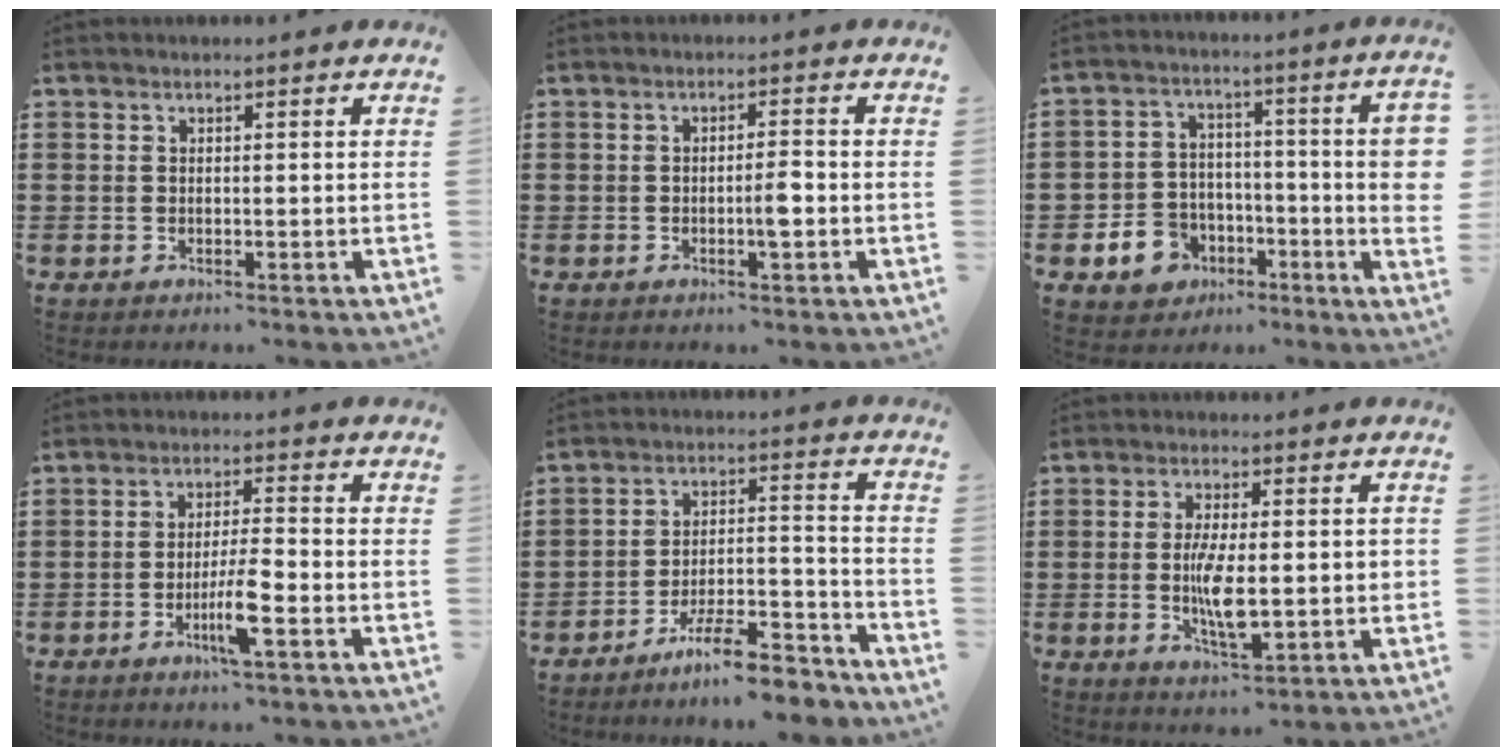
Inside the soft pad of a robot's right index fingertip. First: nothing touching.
{"total": 3.2, "force": [-0.8, 0.5, 3.0], "torque": [-0.052, 0.002, -0.016]}
{"total": 7.8, "force": [-3.1, 5.3, 4.8], "torque": [-0.105, 0.019, -0.058]}
{"total": 5.8, "force": [-2.5, 0.4, 5.2], "torque": [-0.106, -0.013, -0.049]}
{"total": 9.6, "force": [-8.4, 1.4, 4.5], "torque": [-0.064, 0.029, -0.156]}
{"total": 8.0, "force": [-0.4, 2.3, 7.6], "torque": [-0.153, -0.005, -0.013]}